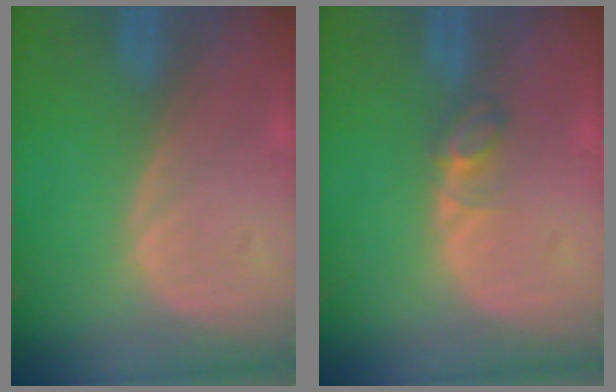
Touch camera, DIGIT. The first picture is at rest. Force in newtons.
{"total": 2.4, "press": 2.4, "slide": 0.4}